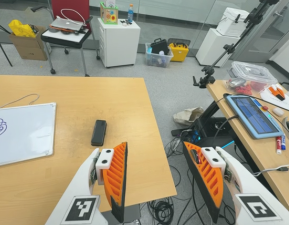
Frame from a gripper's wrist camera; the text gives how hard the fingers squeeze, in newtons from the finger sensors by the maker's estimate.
{"total": 0.0}